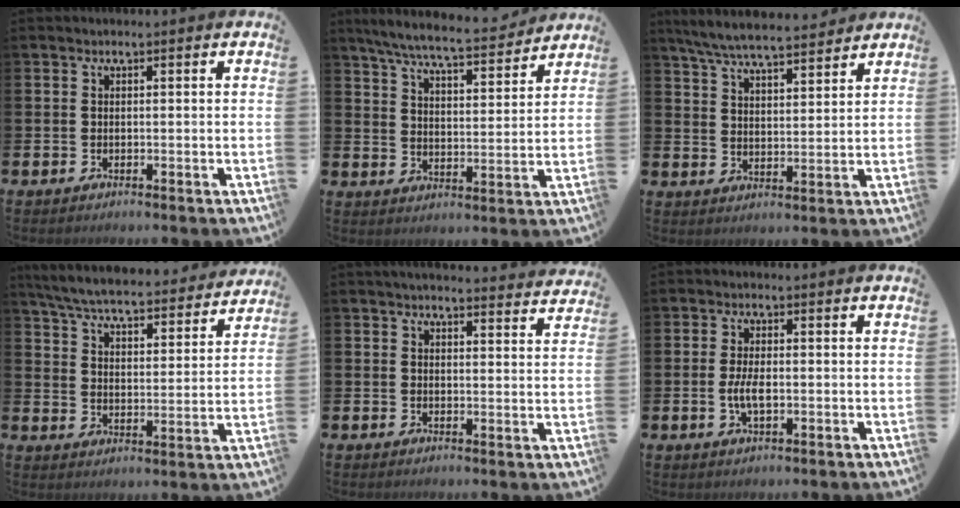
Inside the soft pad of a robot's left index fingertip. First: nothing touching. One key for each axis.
{"total": 7.6, "fx": 7.1, "fy": 0.7, "fz": 2.7, "tx": -0.072, "ty": -0.048, "tz": 0.122}
{"total": 6.7, "fx": 6.4, "fy": 0.7, "fz": 1.9, "tx": -0.061, "ty": -0.032, "tz": 0.115}
{"total": 6.6, "fx": 6.3, "fy": 0.7, "fz": 2.0, "tx": -0.069, "ty": -0.046, "tz": 0.106}
{"total": 3.7, "fx": 3.7, "fy": 0.1, "fz": 0.5, "tx": -0.005, "ty": -0.022, "tz": 0.063}
{"total": 3.7, "fx": -0.5, "fy": 1.6, "fz": 3.3, "tx": -0.065, "ty": -0.001, "tz": -0.012}